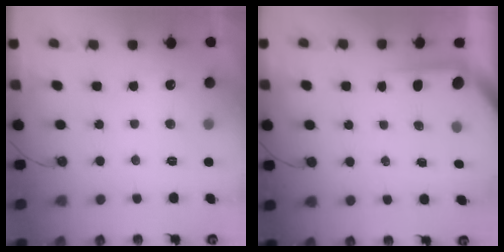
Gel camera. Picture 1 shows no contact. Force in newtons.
{"total": 3.6, "press": 3.6, "slide": 0.3}